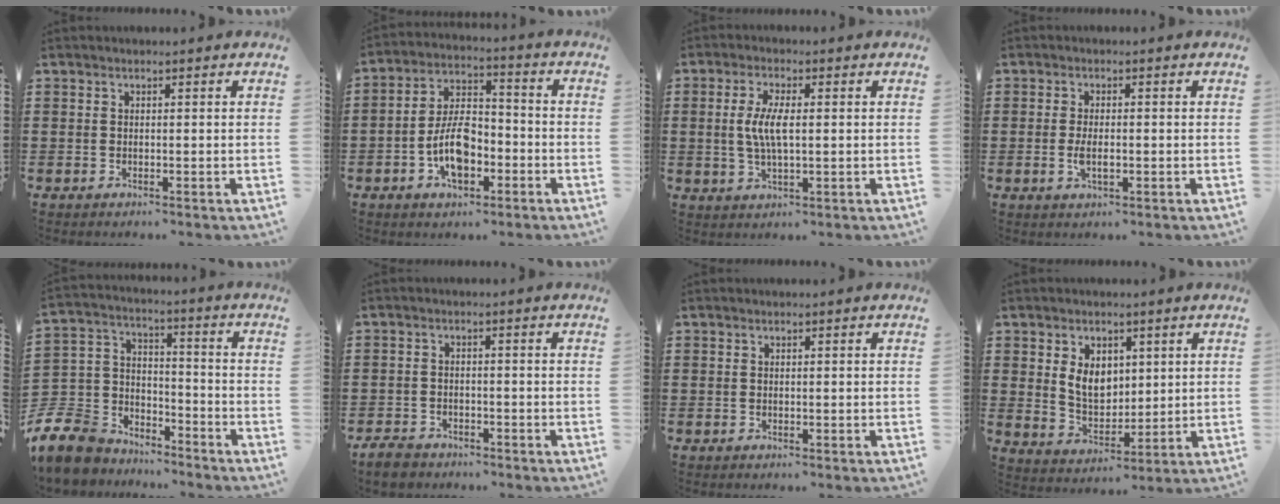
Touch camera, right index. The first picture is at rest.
{"total": 8.7, "force": [-3.2, 4.6, 6.6], "torque": [-0.128, 0.007, -0.063]}
{"total": 5.3, "force": [0.3, 1.9, 5.0], "torque": [-0.110, 0.002, -0.002]}
{"total": 3.2, "force": [-0.5, 1.2, 2.9], "torque": [-0.060, -0.003, -0.012]}
{"total": 8.9, "force": [-7.4, 4.7, 1.7], "torque": [-0.084, 0.002, -0.150]}
{"total": 2.9, "force": [-2.7, 0.8, 0.7], "torque": [-0.023, 0.000, -0.057]}
{"total": 0.0}
{"total": 6.2, "force": [1.9, 4.5, 3.8], "torque": [-0.079, 0.011, 0.033]}